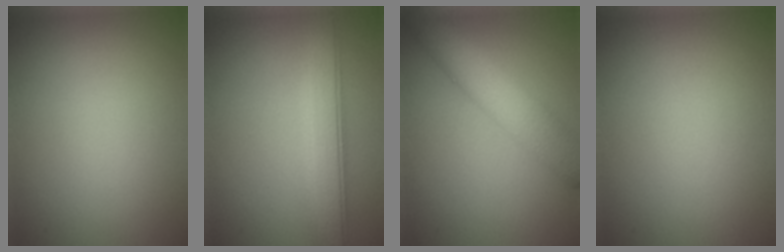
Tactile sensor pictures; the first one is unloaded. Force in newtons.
{"total": 5.0, "press": 5.0, "slide": 0.1}
{"total": 5.4, "press": 5.4, "slide": 0.1}
{"total": 0.0}